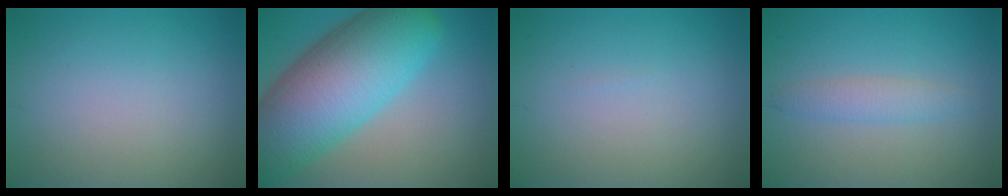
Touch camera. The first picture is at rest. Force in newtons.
{"total": 13.7, "press": 13.7, "slide": 0.6}
{"total": 0.0}
{"total": 2.0, "press": 2.0, "slide": 0.1}